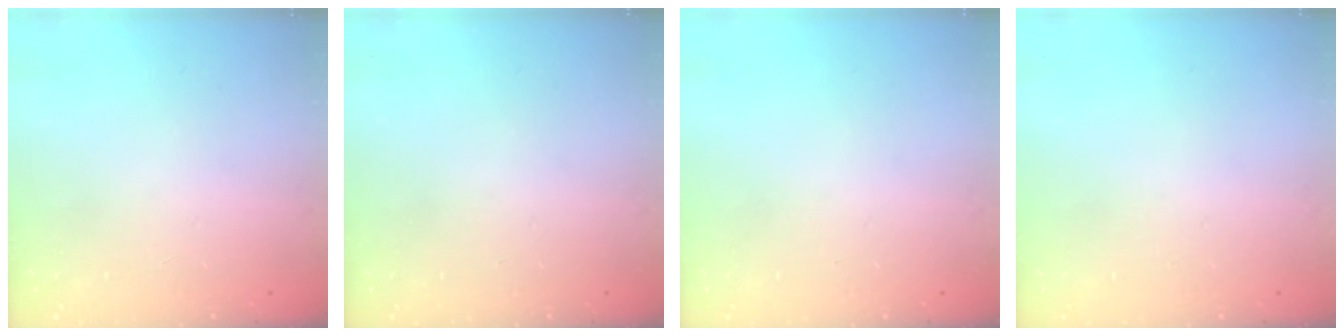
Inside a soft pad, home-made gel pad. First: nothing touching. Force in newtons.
{"total": 0.0}
{"total": 0.0}
{"total": 0.0}